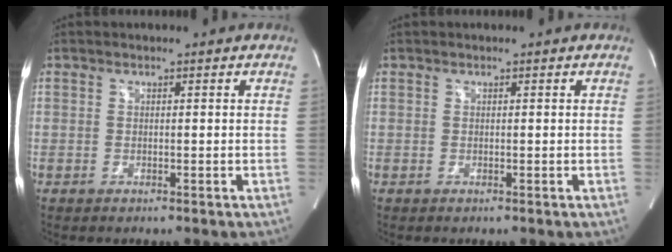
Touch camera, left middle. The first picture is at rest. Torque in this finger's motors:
{"motor_torque": [0.09, -0.01, -0.07, -0.01]}